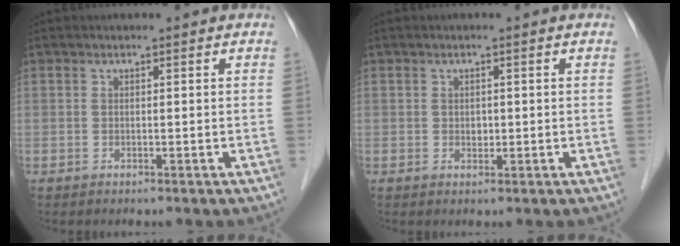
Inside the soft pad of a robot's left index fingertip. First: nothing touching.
{"total": 1.1, "force": [0.0, 0.8, 0.7], "torque": [-0.012, 0.001, 0.002]}